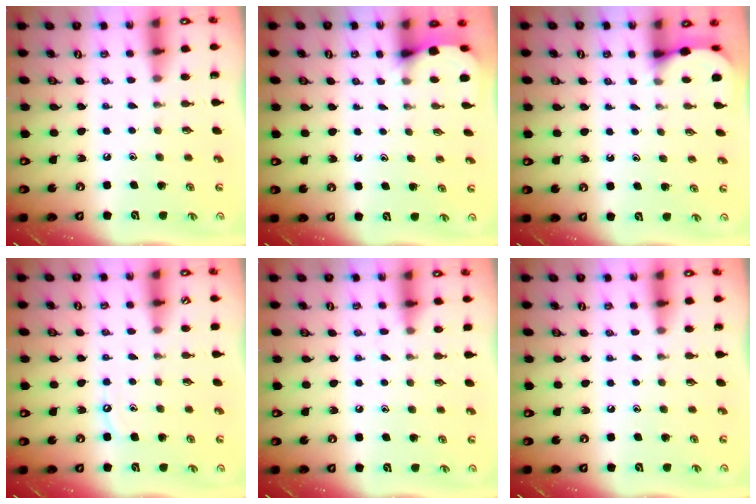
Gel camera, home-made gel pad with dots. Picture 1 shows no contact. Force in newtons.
{"total": 3.0, "press": 3.0, "slide": 0.4}
{"total": 2.6, "press": 2.6, "slide": 0.2}
{"total": 4.5, "press": 4.4, "slide": 0.6}
{"total": 5.5, "press": 5.5, "slide": 0.8}
{"total": 0.0}